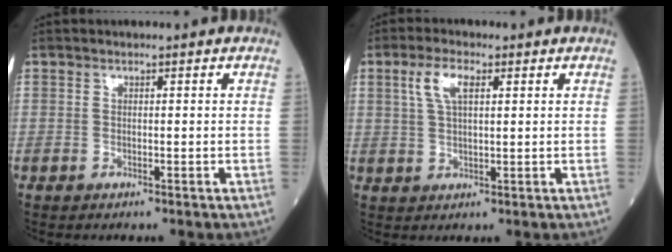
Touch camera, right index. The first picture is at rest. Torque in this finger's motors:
{"motor_torque": [0.13, 0.07, 0.12, 0.08]}